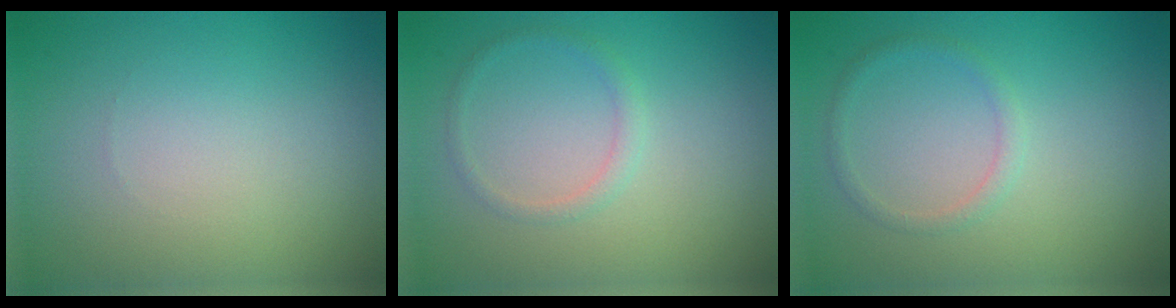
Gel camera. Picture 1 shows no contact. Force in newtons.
{"total": 1.2, "press": 1.2, "slide": 0.0}
{"total": 1.2, "press": 1.2, "slide": 0.1}